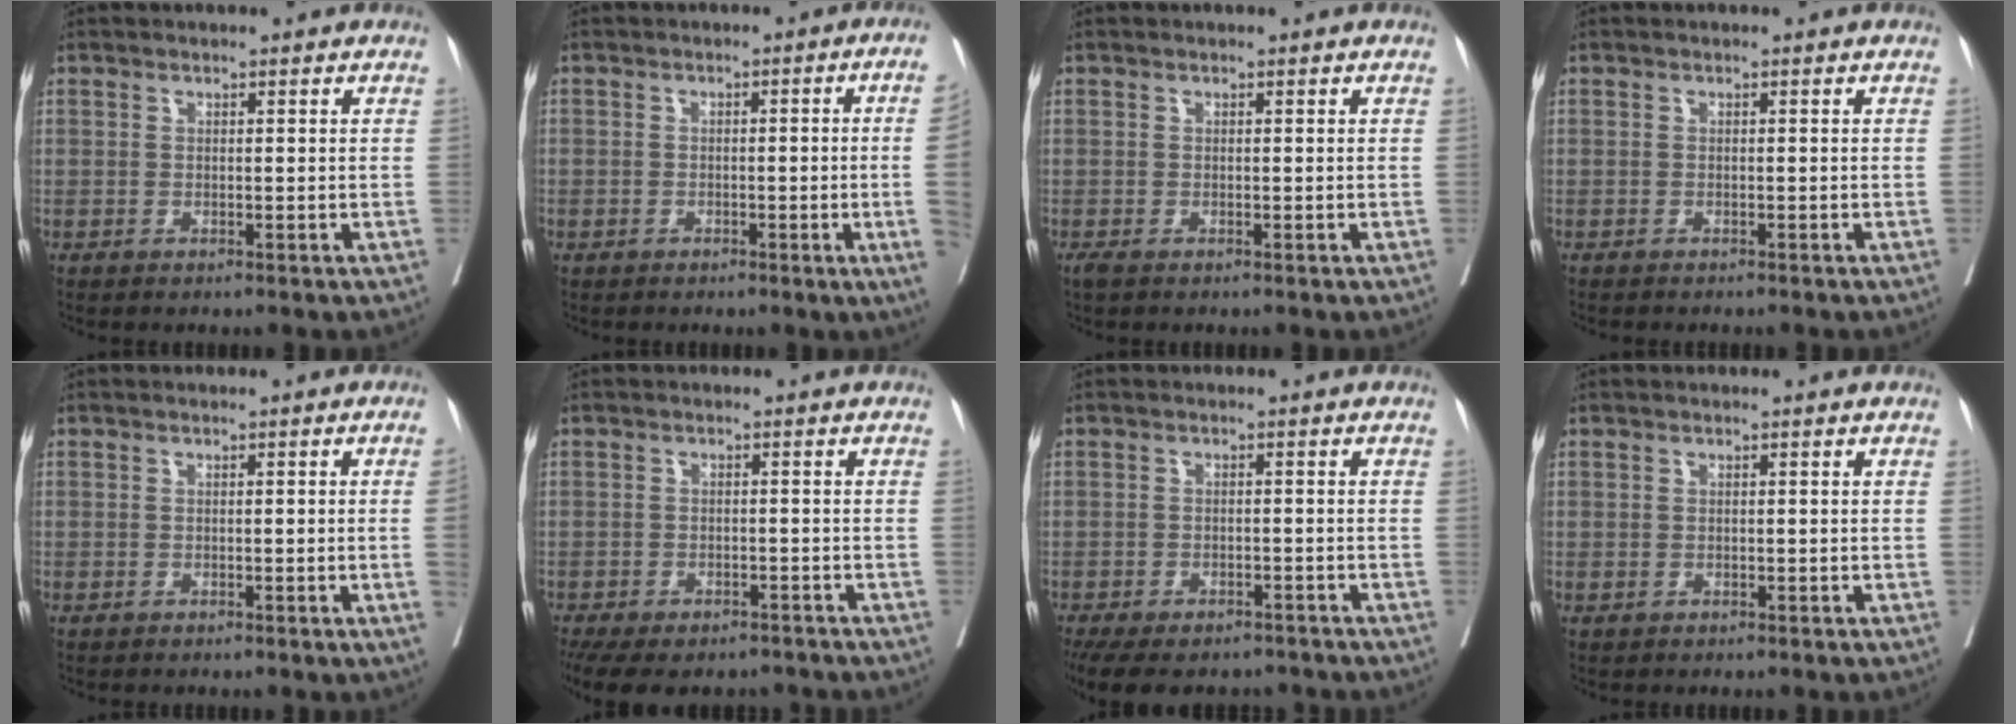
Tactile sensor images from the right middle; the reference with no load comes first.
{"total": 6.2, "force": [-1.1, -1.2, 6.0], "torque": [-0.066, 0.000, -0.017]}
{"total": 0.6, "force": [-0.5, 0.1, 0.4], "torque": [-0.011, -0.005, -0.011]}
{"total": 2.4, "force": [-2.2, 0.5, 1.0], "torque": [-0.016, -0.003, -0.025]}
{"total": 1.3, "force": [-0.3, -0.2, 1.2], "torque": [-0.019, 0.004, -0.004]}
{"total": 14.0, "force": [-10.6, 6.9, 6.0], "torque": [-0.152, -0.010, -0.136]}
{"total": 13.5, "force": [-10.6, 6.2, 5.5], "torque": [-0.129, -0.008, -0.138]}
{"total": 0.6, "force": [-0.2, 0.5, 0.2], "torque": [-0.006, 0.002, 0.001]}